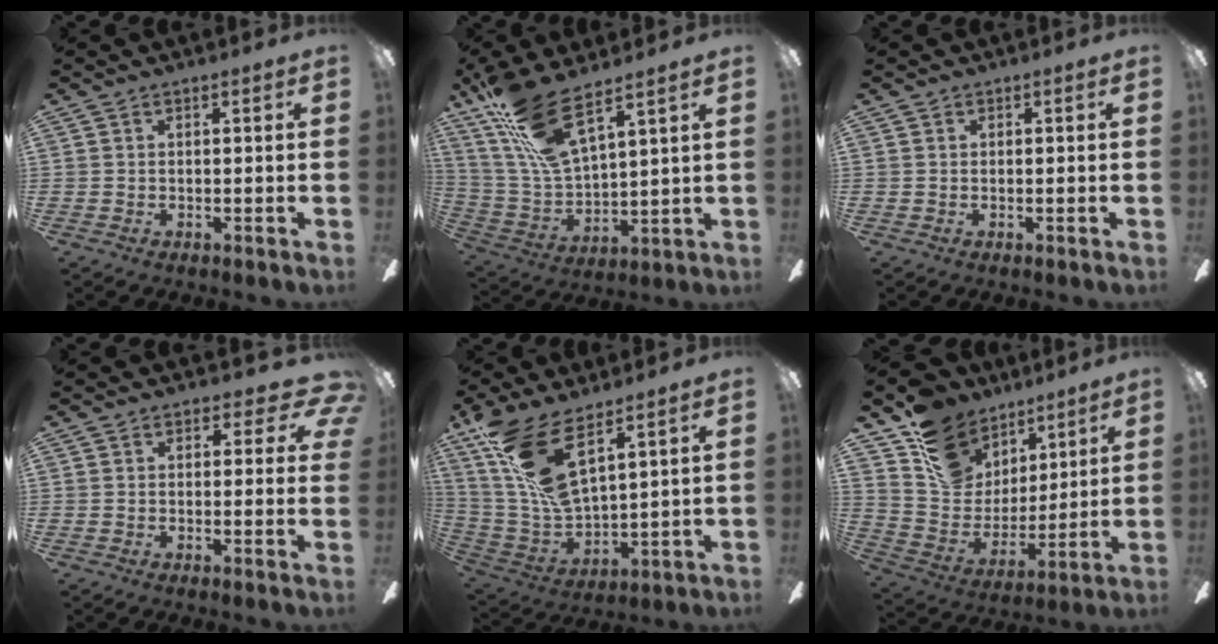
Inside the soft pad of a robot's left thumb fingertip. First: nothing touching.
{"total": 16.1, "force": [11.0, 4.6, 10.8], "torque": [-0.247, -0.055, 0.197]}
{"total": 0.0}
{"total": 4.9, "force": [2.3, 2.7, 3.3], "torque": [-0.030, -0.011, 0.040]}
{"total": 17.4, "force": [10.3, 6.1, 12.7], "torque": [-0.274, -0.052, 0.184]}
{"total": 16.5, "force": [10.5, 11.4, 5.5], "torque": [-0.112, -0.065, 0.205]}